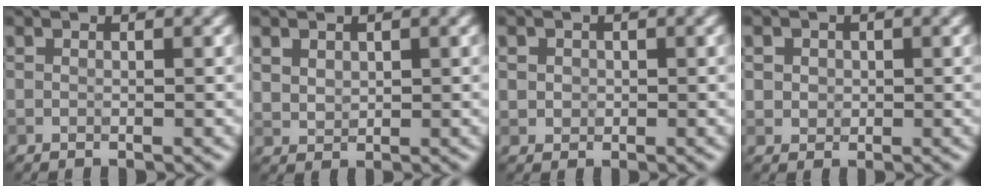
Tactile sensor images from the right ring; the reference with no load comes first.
{"total": 1.7, "force": [0.9, 1.3, 0.6], "torque": [-0.015, -0.006, 0.024]}
{"total": 1.5, "force": [0.4, 1.3, 0.5], "torque": [-0.007, 0.001, 0.016]}
{"total": 2.4, "force": [0.9, 2.0, 1.0], "torque": [-0.017, 0.006, 0.019]}